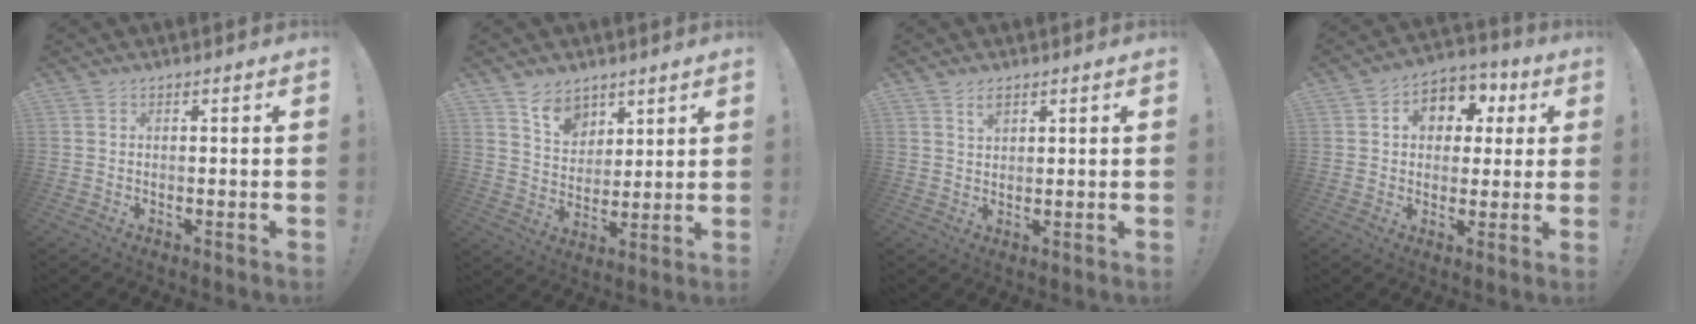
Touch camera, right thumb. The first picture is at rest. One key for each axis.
{"total": 8.8, "fx": 6.2, "fy": 5.8, "fz": 2.2, "tx": -0.037, "ty": -0.046, "tz": 0.122}
{"total": 2.8, "fx": 2.1, "fy": 1.3, "fz": 1.4, "tx": -0.007, "ty": -0.015, "tz": 0.034}
{"total": 9.6, "fx": 2.4, "fy": 8.1, "fz": 4.5, "tx": -0.054, "ty": -0.004, "tz": 0.048}